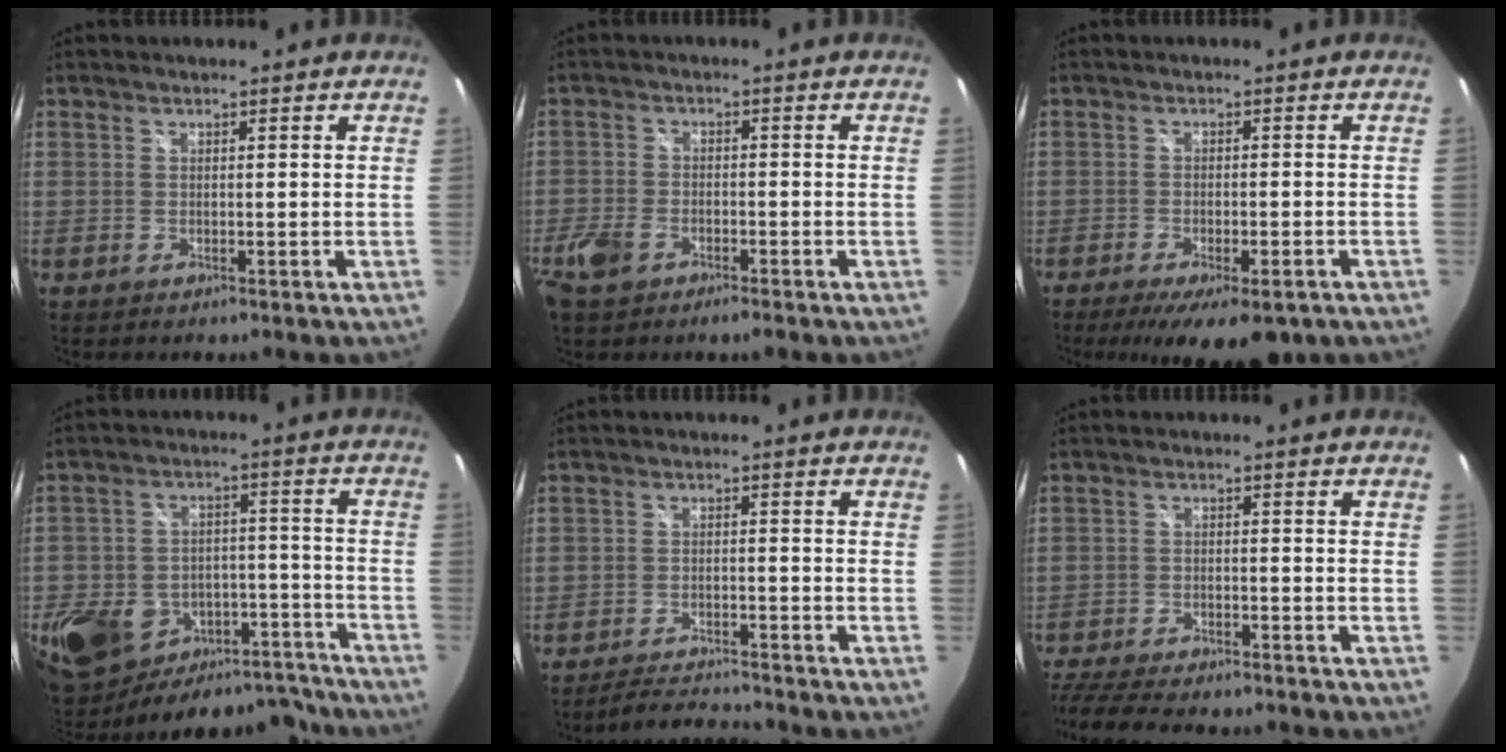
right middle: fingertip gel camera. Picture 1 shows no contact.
{"total": 6.6, "force": [-4.3, 3.3, 3.8], "torque": [-0.101, -0.012, -0.084]}
{"total": 11.6, "force": [-7.9, 3.7, 7.6], "torque": [-0.146, -0.033, -0.116]}
{"total": 24.1, "force": [-16.5, 13.9, 10.8], "torque": [-0.245, 0.014, -0.214]}
{"total": 6.6, "force": [-6.5, 0.3, 1.4], "torque": [-0.045, 0.007, -0.104]}
{"total": 15.0, "force": [-13.0, 3.5, 6.7], "torque": [-0.154, -0.025, -0.209]}